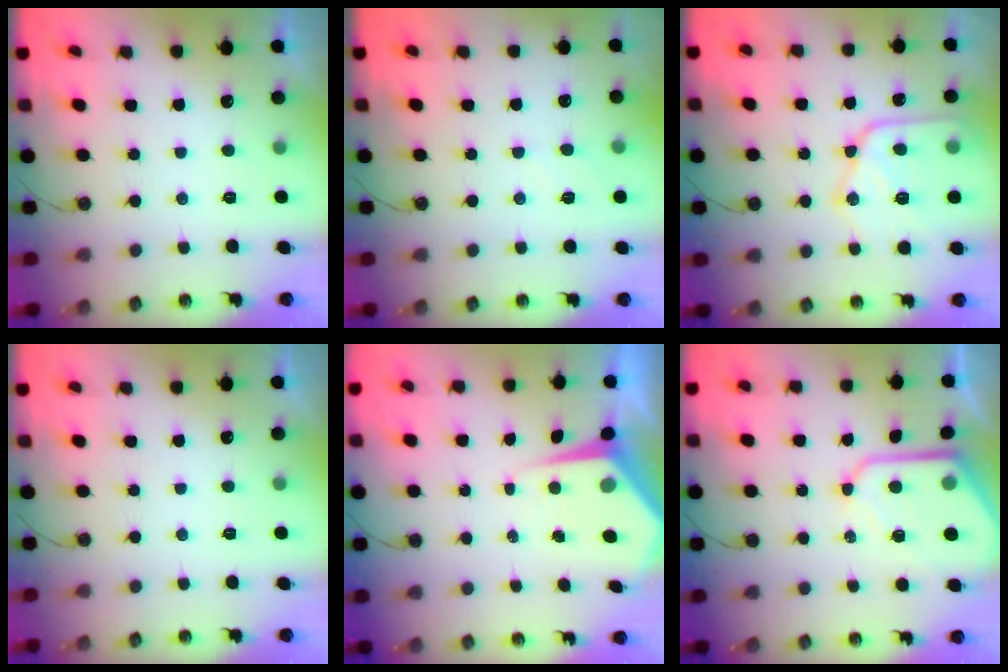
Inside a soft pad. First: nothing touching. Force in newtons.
{"total": 5.1, "press": 5.0, "slide": 0.7}
{"total": 16.0, "press": 15.9, "slide": 1.3}
{"total": 0.0}
{"total": 5.8, "press": 5.8, "slide": 0.5}
{"total": 12.0, "press": 12.0, "slide": 1.1}